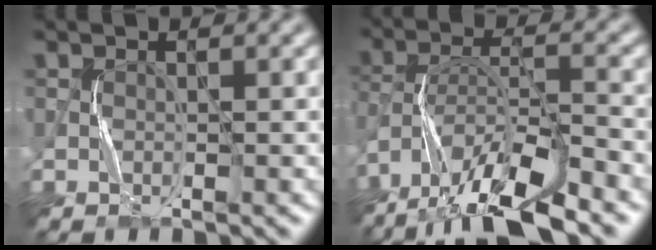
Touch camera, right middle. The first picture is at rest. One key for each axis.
{"total": 12.0, "fx": -9.4, "fy": 2.7, "fz": 6.9, "tx": -0.127, "ty": -0.011, "tz": -0.160}